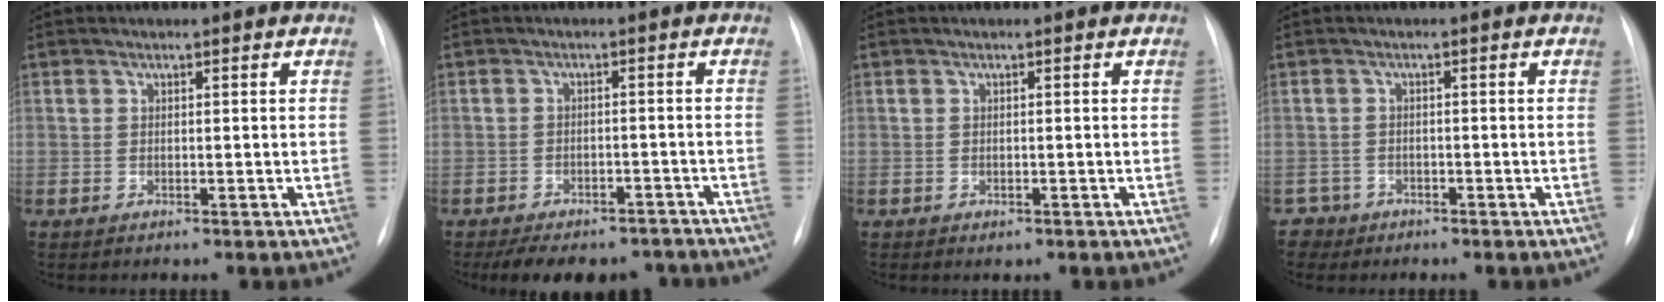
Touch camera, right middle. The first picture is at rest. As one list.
[{"total": 13.1, "force": [-10.8, 5.9, 4.6], "torque": [-0.076, 0.013, -0.133]}, {"total": 0.6, "force": [-0.4, 0.5, 0.2], "torque": [-0.004, 0.001, -0.003]}, {"total": 2.0, "force": [-1.3, 1.4, -0.6], "torque": [0.009, 0.007, -0.024]}]